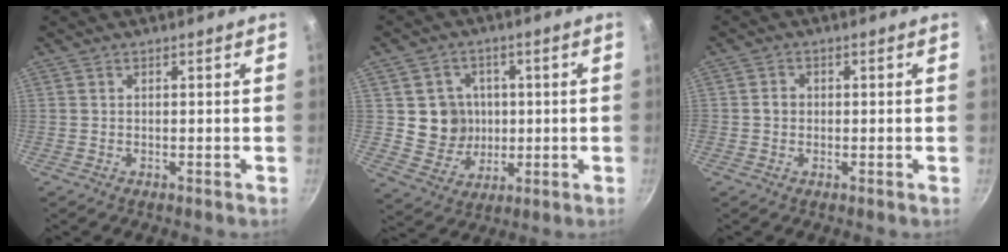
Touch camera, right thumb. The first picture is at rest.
{"total": 9.1, "force": [0.5, 8.6, 3.1], "torque": [-0.019, -0.003, 0.017]}
{"total": 2.0, "force": [-0.2, 1.7, 1.0], "torque": [-0.011, 0.009, -0.006]}